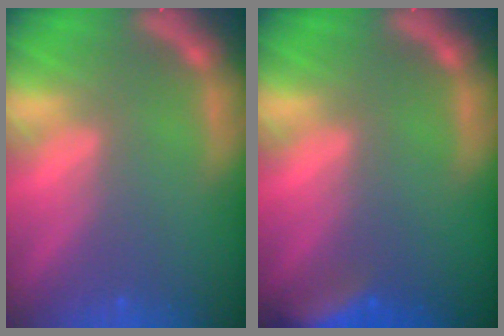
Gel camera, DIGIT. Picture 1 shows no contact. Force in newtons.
{"total": 5.0}